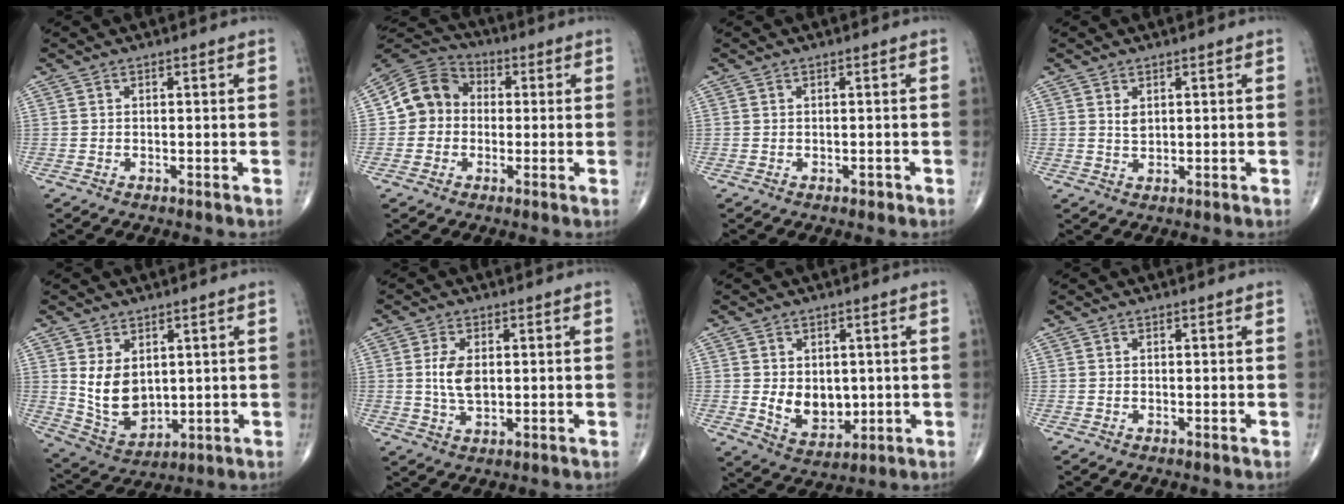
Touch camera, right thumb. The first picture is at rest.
{"total": 9.2, "force": [-0.1, 8.2, 4.1], "torque": [-0.055, 0.029, -0.018]}
{"total": 0.6, "force": [-0.3, 0.4, 0.3], "torque": [-0.002, 0.000, -0.005]}
{"total": 1.9, "force": [0.8, 1.1, 1.3], "torque": [-0.019, -0.005, 0.017]}
{"total": 9.4, "force": [2.0, 6.5, 6.5], "torque": [-0.098, -0.021, 0.062]}
{"total": 5.7, "force": [0.6, 3.1, 4.8], "torque": [-0.093, -0.006, 0.013]}
{"total": 8.2, "force": [0.0, 6.0, 5.6], "torque": [-0.058, -0.015, 0.020]}
{"total": 0.0}